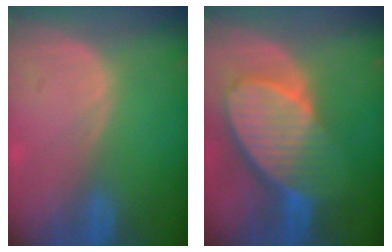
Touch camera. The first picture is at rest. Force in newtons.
{"total": 10.2, "press": 9.0, "slide": 4.9}